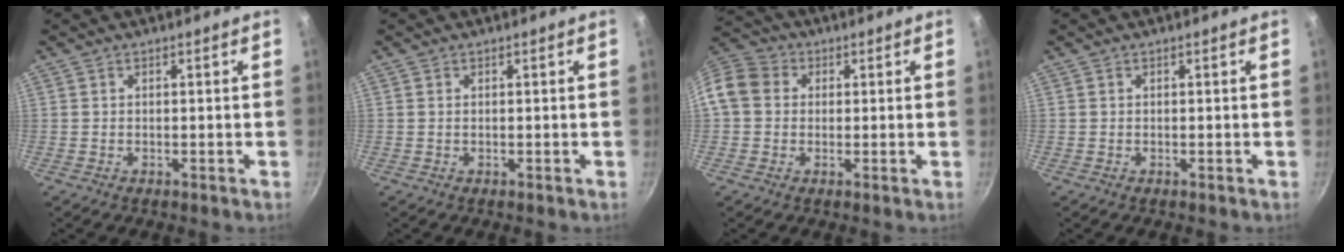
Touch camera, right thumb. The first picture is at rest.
{"total": 0.0}
{"total": 9.8, "force": [0.9, 8.4, 4.9], "torque": [-0.082, 0.023, -0.002]}
{"total": 0.0}